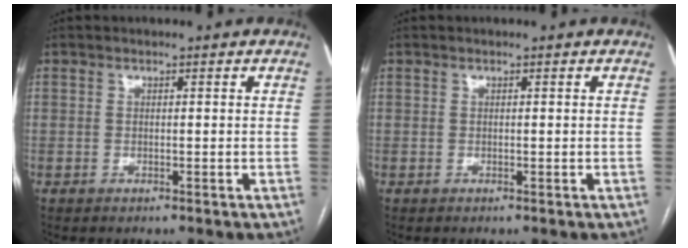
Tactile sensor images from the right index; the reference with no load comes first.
{"total": 0.0}